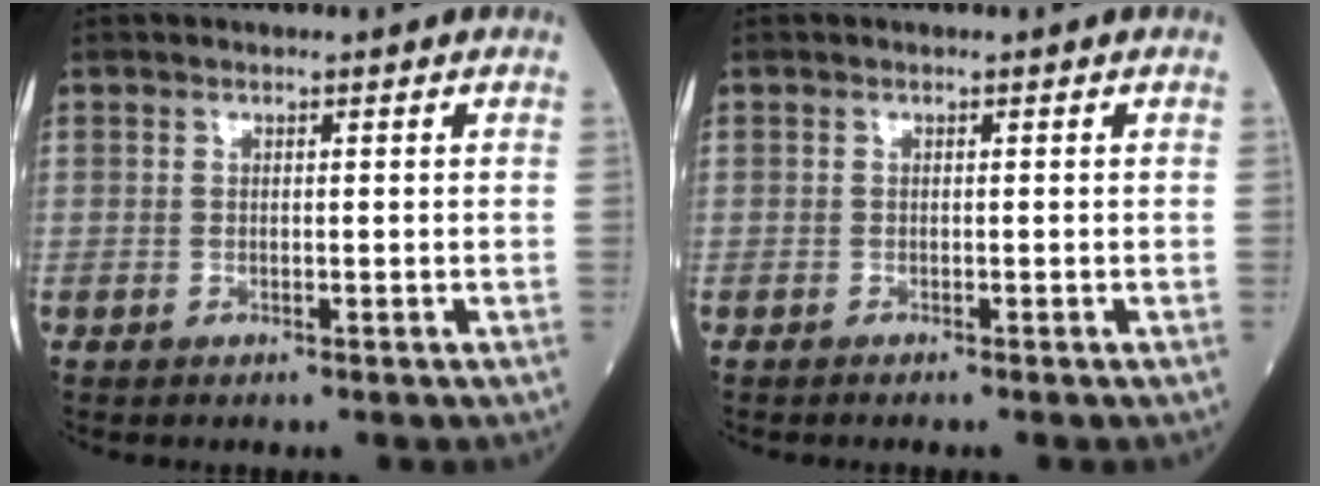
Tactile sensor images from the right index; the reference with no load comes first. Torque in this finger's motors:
{"motor_torque": [0.05, 0.05, 0.07, 0.02]}